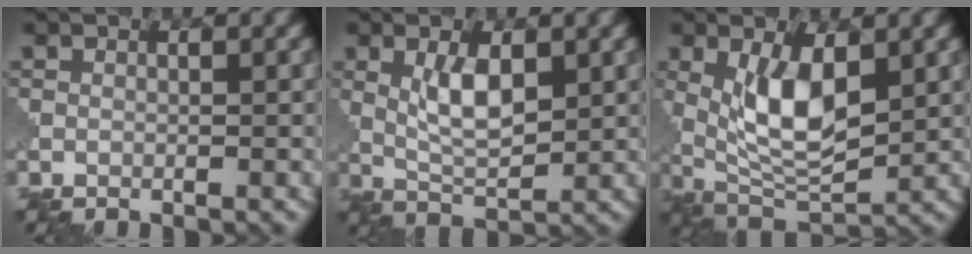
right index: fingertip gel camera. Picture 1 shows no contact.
{"total": 4.2, "force": [1.4, 1.7, 3.6], "torque": [-0.073, -0.003, 0.031]}
{"total": 6.6, "force": [1.6, 2.8, 5.8], "torque": [-0.117, -0.011, 0.034]}